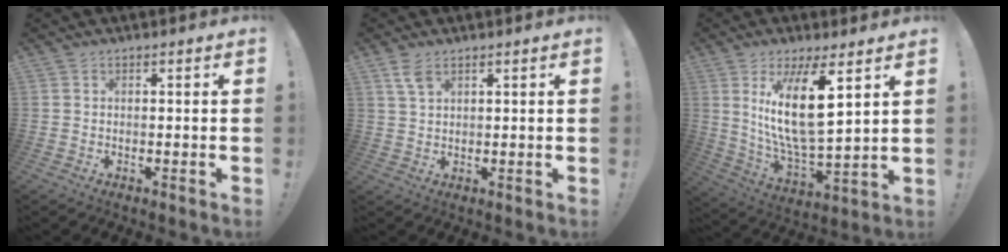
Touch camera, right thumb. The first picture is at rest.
{"total": 4.2, "force": [2.6, 1.8, 2.8], "torque": [-0.044, -0.011, 0.046]}
{"total": 17.2, "force": [7.0, 5.2, 14.9], "torque": [-0.283, -0.044, 0.106]}